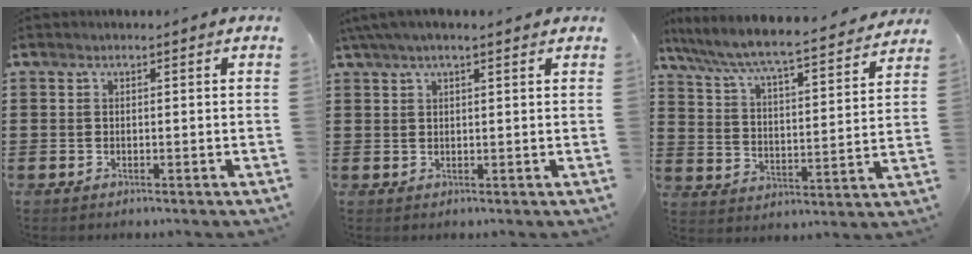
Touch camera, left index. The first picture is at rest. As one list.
[{"total": 3.0, "force": [2.0, 0.5, 2.2], "torque": [-0.046, 0.005, 0.037]}, {"total": 6.0, "force": [5.5, -0.2, 2.2], "torque": [-0.069, -0.045, 0.086]}]